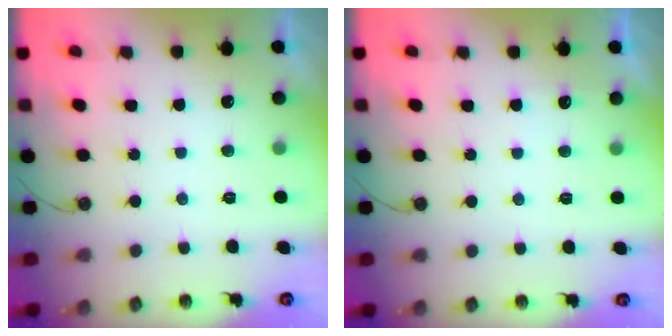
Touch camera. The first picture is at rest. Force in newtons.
{"total": 3.3, "press": 3.2, "slide": 0.5}